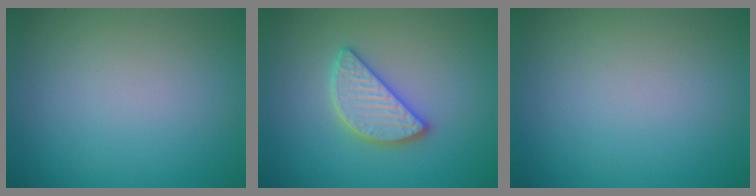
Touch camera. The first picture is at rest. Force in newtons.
{"total": 3.3, "press": 3.3, "slide": 0.3}
{"total": 0.0}